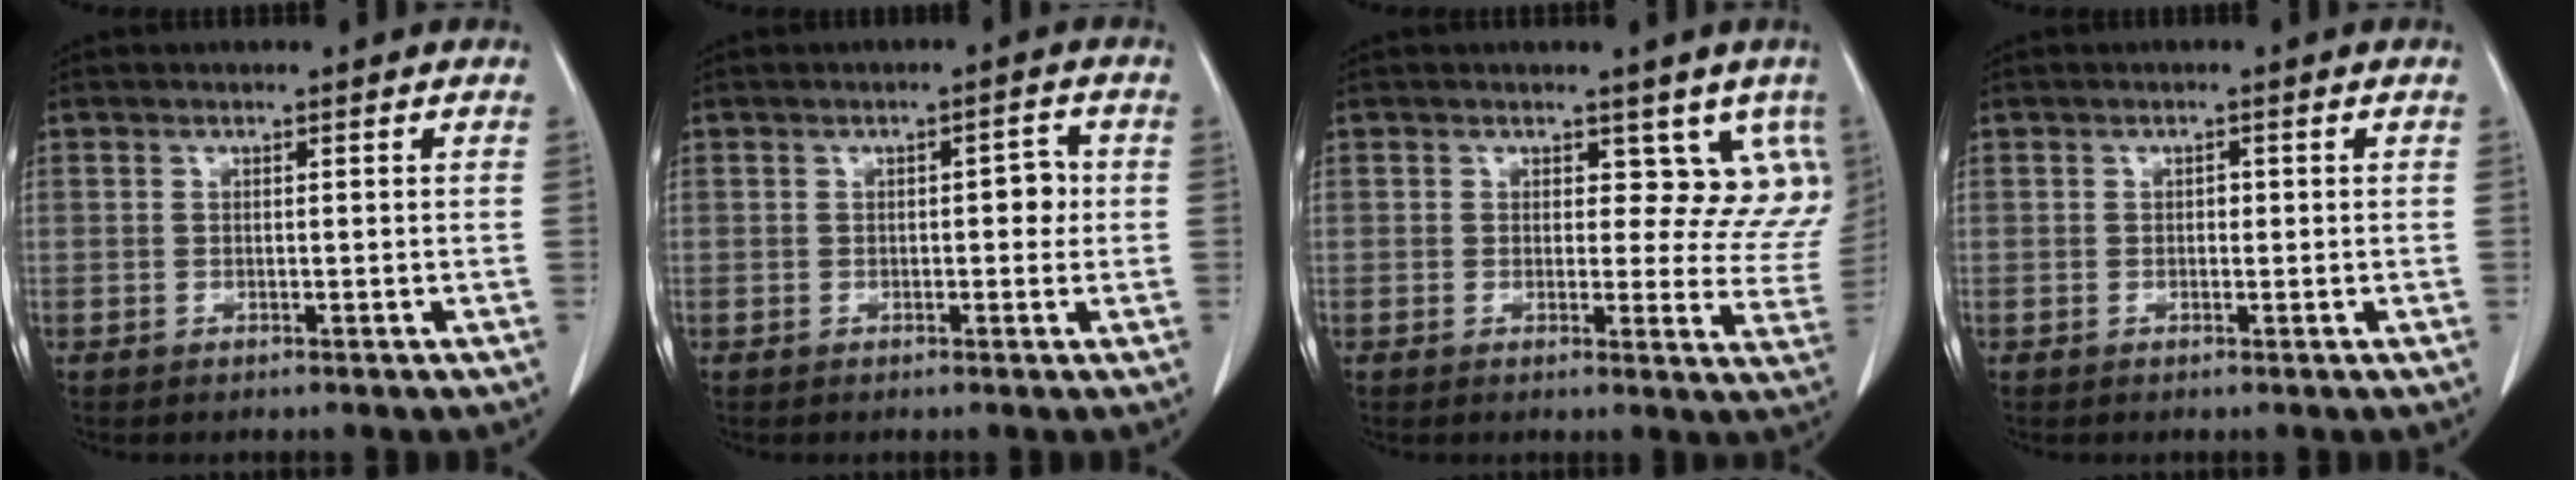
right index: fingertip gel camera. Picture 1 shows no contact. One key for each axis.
{"total": 2.8, "fx": 0.1, "fy": 1.4, "fz": 2.5, "tx": -0.029, "ty": 0.012, "tz": 0.000}
{"total": 8.2, "fx": 5.4, "fy": 5.0, "fz": 3.6, "tx": -0.006, "ty": -0.011, "tz": 0.043}
{"total": 0.8, "fx": 0.0, "fy": 0.6, "fz": 0.5, "tx": -0.005, "ty": 0.003, "tz": -0.003}